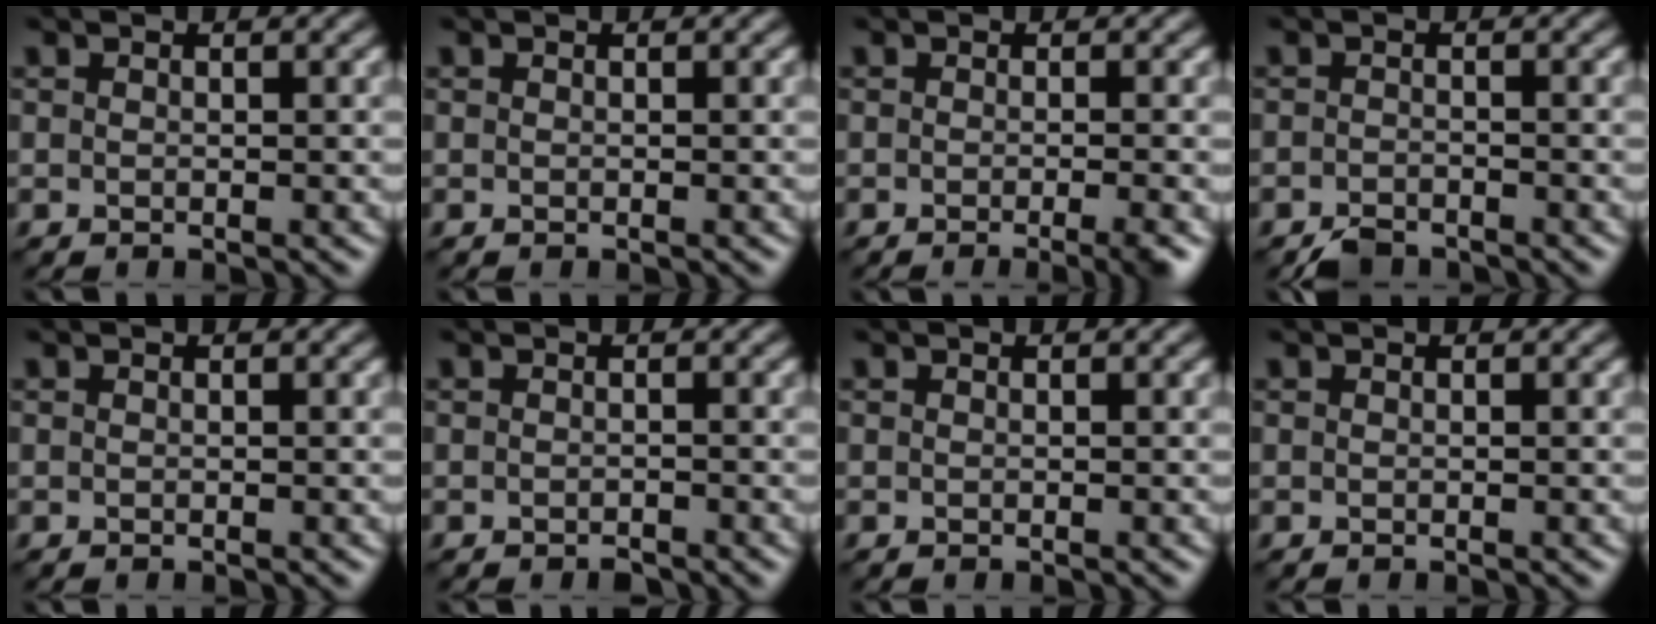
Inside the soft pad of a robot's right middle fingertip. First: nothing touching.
{"total": 0.0}
{"total": 2.9, "force": [-1.4, 0.6, 2.5], "torque": [-0.026, -0.002, -0.024]}
{"total": 2.1, "force": [-1.9, 0.8, 0.6], "torque": [-0.010, 0.001, -0.038]}
{"total": 0.0}
{"total": 0.7, "force": [-0.7, 0.2, 0.3], "torque": [-0.005, 0.000, -0.010]}
{"total": 0.0}
{"total": 0.0}